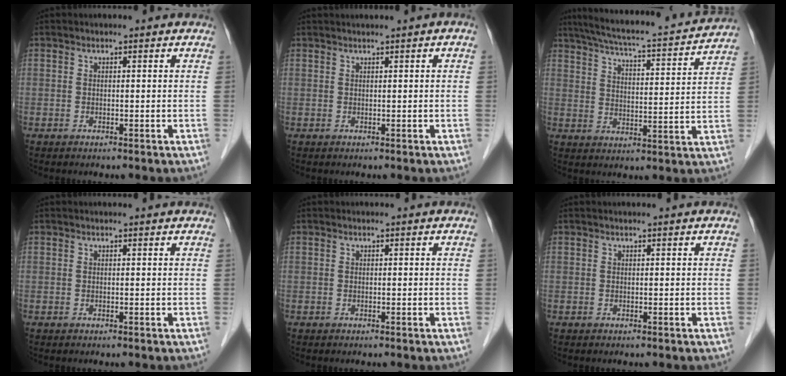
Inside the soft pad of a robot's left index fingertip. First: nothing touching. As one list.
[{"total": 1.4, "force": [0.8, -0.2, 1.1], "torque": [-0.023, 0.011, 0.018]}, {"total": 18.4, "force": [16.8, 1.0, 7.6], "torque": [-0.129, 0.006, 0.237]}, {"total": 1.3, "force": [1.2, 0.1, 0.3], "torque": [-0.011, 0.008, 0.013]}, {"total": 0.0}, {"total": 0.9, "force": [0.8, 0.0, 0.4], "torque": [-0.005, 0.010, 0.014]}]